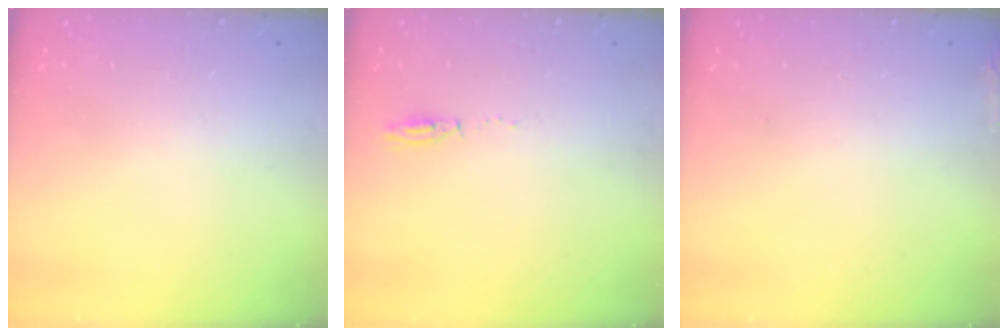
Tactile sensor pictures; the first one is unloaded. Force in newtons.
{"total": 3.4, "press": 3.3, "slide": 0.8}
{"total": 6.3, "press": 5.9, "slide": 2.1}